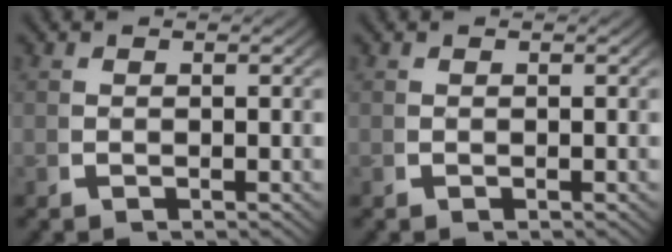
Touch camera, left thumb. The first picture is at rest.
{"total": 0.0}